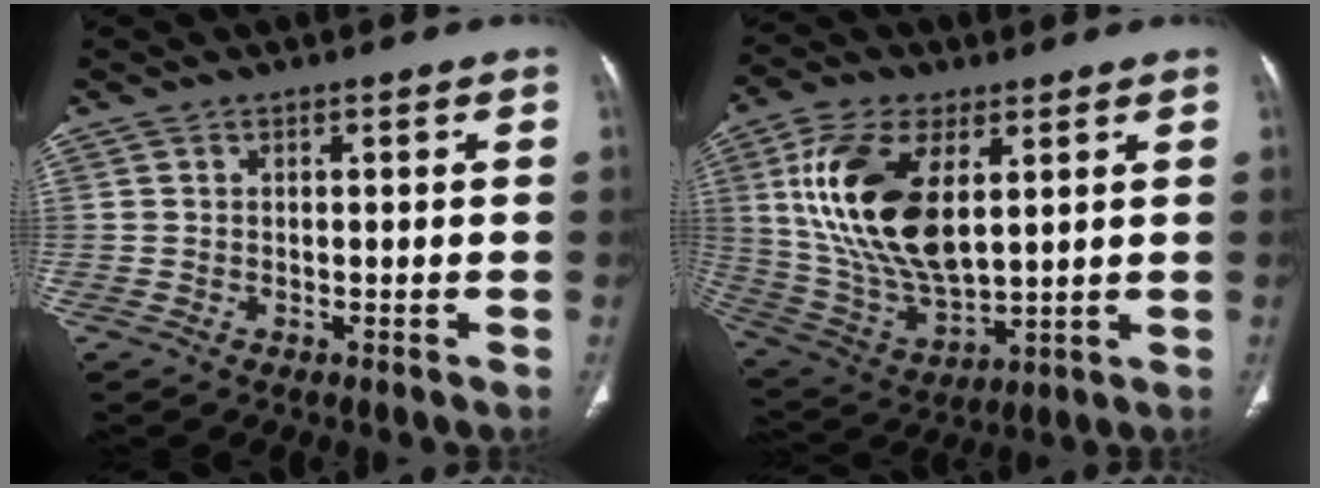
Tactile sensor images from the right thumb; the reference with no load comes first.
{"total": 19.6, "force": [5.4, 9.9, 16.0], "torque": [-0.307, -0.022, 0.107]}